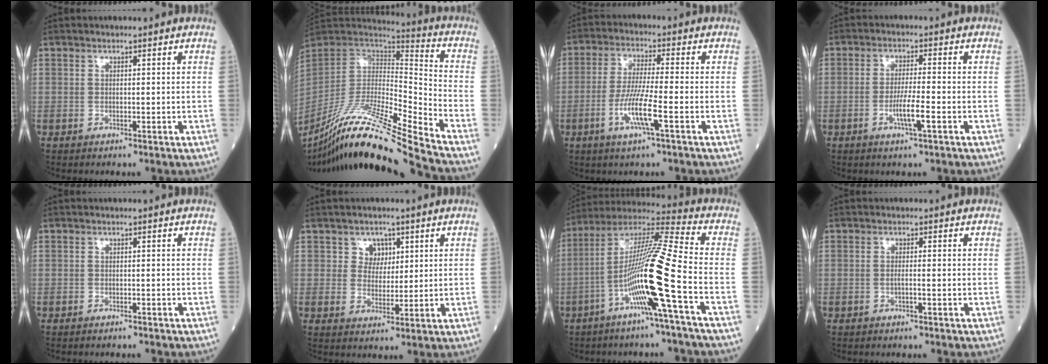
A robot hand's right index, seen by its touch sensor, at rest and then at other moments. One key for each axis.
{"total": 22.9, "fx": -18.7, "fy": -1.6, "fz": 13.1, "tx": -0.252, "ty": -0.037, "tz": -0.344}
{"total": 7.3, "fx": -2.8, "fy": -0.1, "fz": 6.8, "tx": -0.138, "ty": -0.009, "tz": -0.054}
{"total": 4.5, "fx": -1.7, "fy": -0.1, "fz": 4.1, "tx": -0.078, "ty": -0.006, "tz": -0.031}
{"total": 1.1, "fx": -1.1, "fy": 0.2, "fz": 0.2, "tx": -0.008, "ty": -0.002, "tz": -0.015}
{"total": 3.4, "fx": 1.6, "fy": 2.9, "fz": 0.8, "tx": -0.006, "ty": 0.002, "tz": 0.025}
{"total": 15.4, "fx": -5.1, "fy": -1.9, "fz": 14.4, "tx": -0.274, "ty": 0.000, "tz": -0.104}
{"total": 0.9, "fx": -0.4, "fy": -0.4, "fz": 0.8, "tx": -0.016, "ty": 0.001, "tz": -0.007}